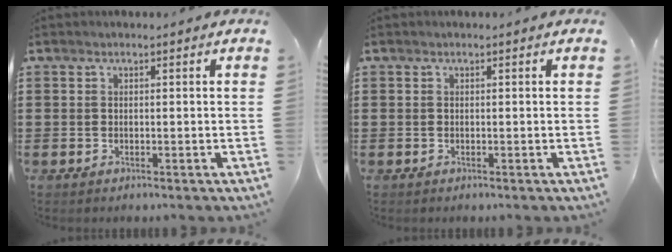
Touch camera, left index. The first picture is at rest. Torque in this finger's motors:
{"motor_torque": [0.01, 0.03, 0.00, 0.00]}